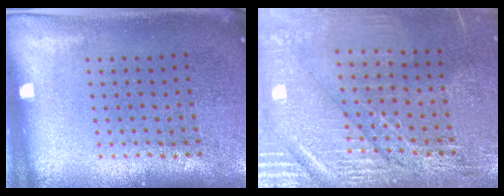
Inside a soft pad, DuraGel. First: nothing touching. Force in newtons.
{"total": 3.2, "press": 3.2, "slide": 0.4}